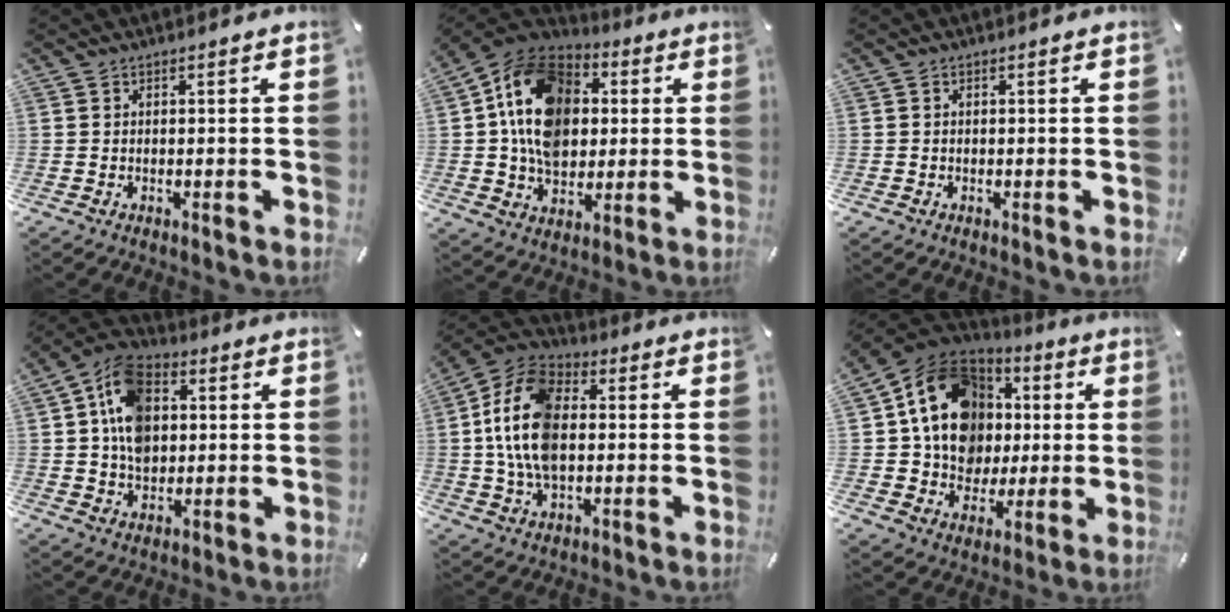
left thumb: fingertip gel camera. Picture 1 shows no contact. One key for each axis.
{"total": 17.1, "fx": 1.6, "fy": 13.9, "fz": 9.8, "tx": -0.187, "ty": 0.014, "tz": 0.031}
{"total": 0.0}
{"total": 13.2, "fx": 2.1, "fy": 10.3, "fz": 8.0, "tx": -0.155, "ty": 0.012, "tz": 0.040}
{"total": 15.6, "fx": 0.0, "fy": 10.6, "fz": 11.5, "tx": -0.264, "ty": 0.009, "tz": -0.001}
{"total": 18.4, "fx": 4.3, "fy": 15.8, "fz": 8.5, "tx": -0.141, "ty": -0.023, "tz": 0.094}